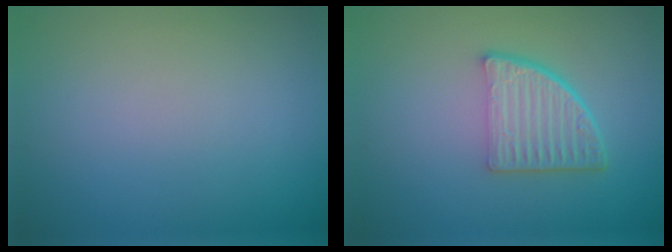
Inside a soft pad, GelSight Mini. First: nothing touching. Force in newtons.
{"total": 4.8, "press": 3.3, "slide": 3.4}